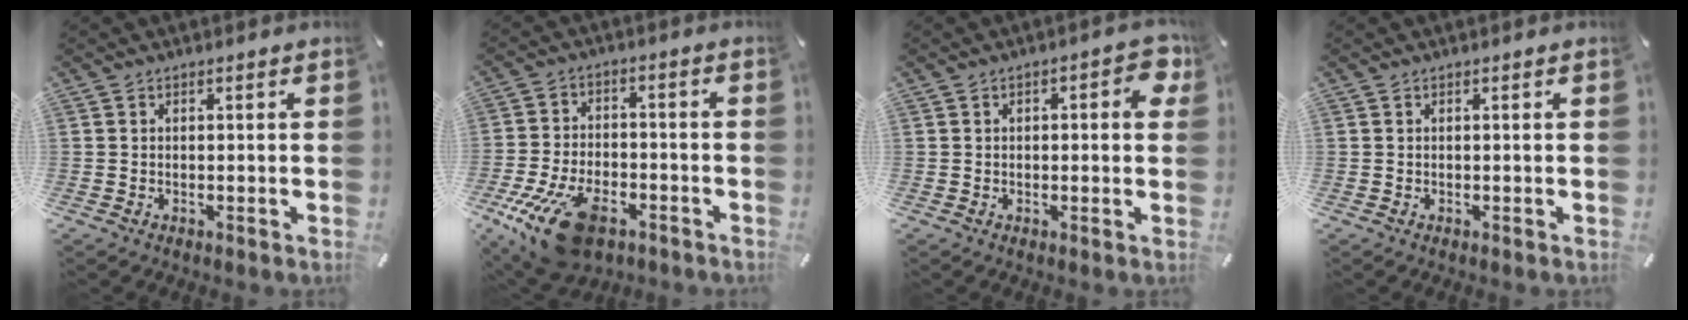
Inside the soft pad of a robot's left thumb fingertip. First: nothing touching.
{"total": 16.7, "force": [-9.2, 8.7, 10.9], "torque": [-0.212, 0.043, -0.152]}
{"total": 5.5, "force": [0.7, 2.6, 4.8], "torque": [-0.058, 0.002, 0.006]}
{"total": 0.0}